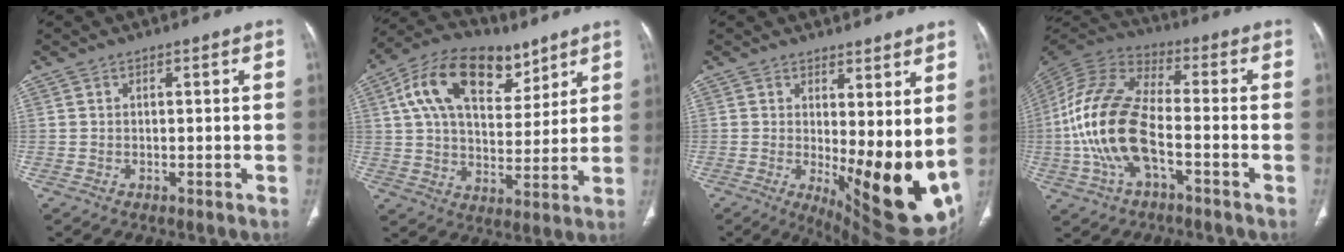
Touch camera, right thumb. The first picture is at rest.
{"total": 18.9, "force": [9.1, 11.3, 12.2], "torque": [-0.183, -0.010, 0.154]}
{"total": 16.5, "force": [1.0, 6.3, 15.2], "torque": [-0.202, -0.045, 0.034]}
{"total": 17.5, "force": [-4.0, 8.5, 14.7], "torque": [-0.308, 0.030, -0.078]}